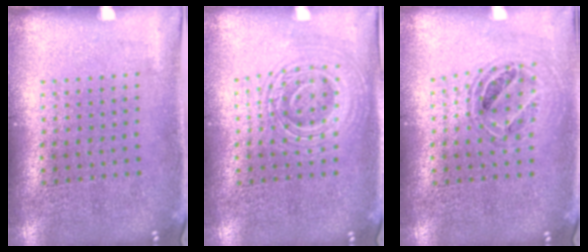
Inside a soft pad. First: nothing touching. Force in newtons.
{"total": 2.8, "press": 2.8, "slide": 0.5}
{"total": 0.9, "press": 0.9, "slide": 0.1}